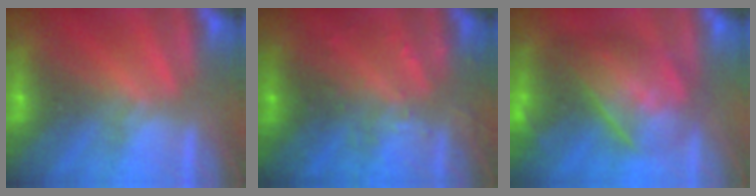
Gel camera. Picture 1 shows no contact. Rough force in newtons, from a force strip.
{"total": 2.9}
{"total": 5.5}